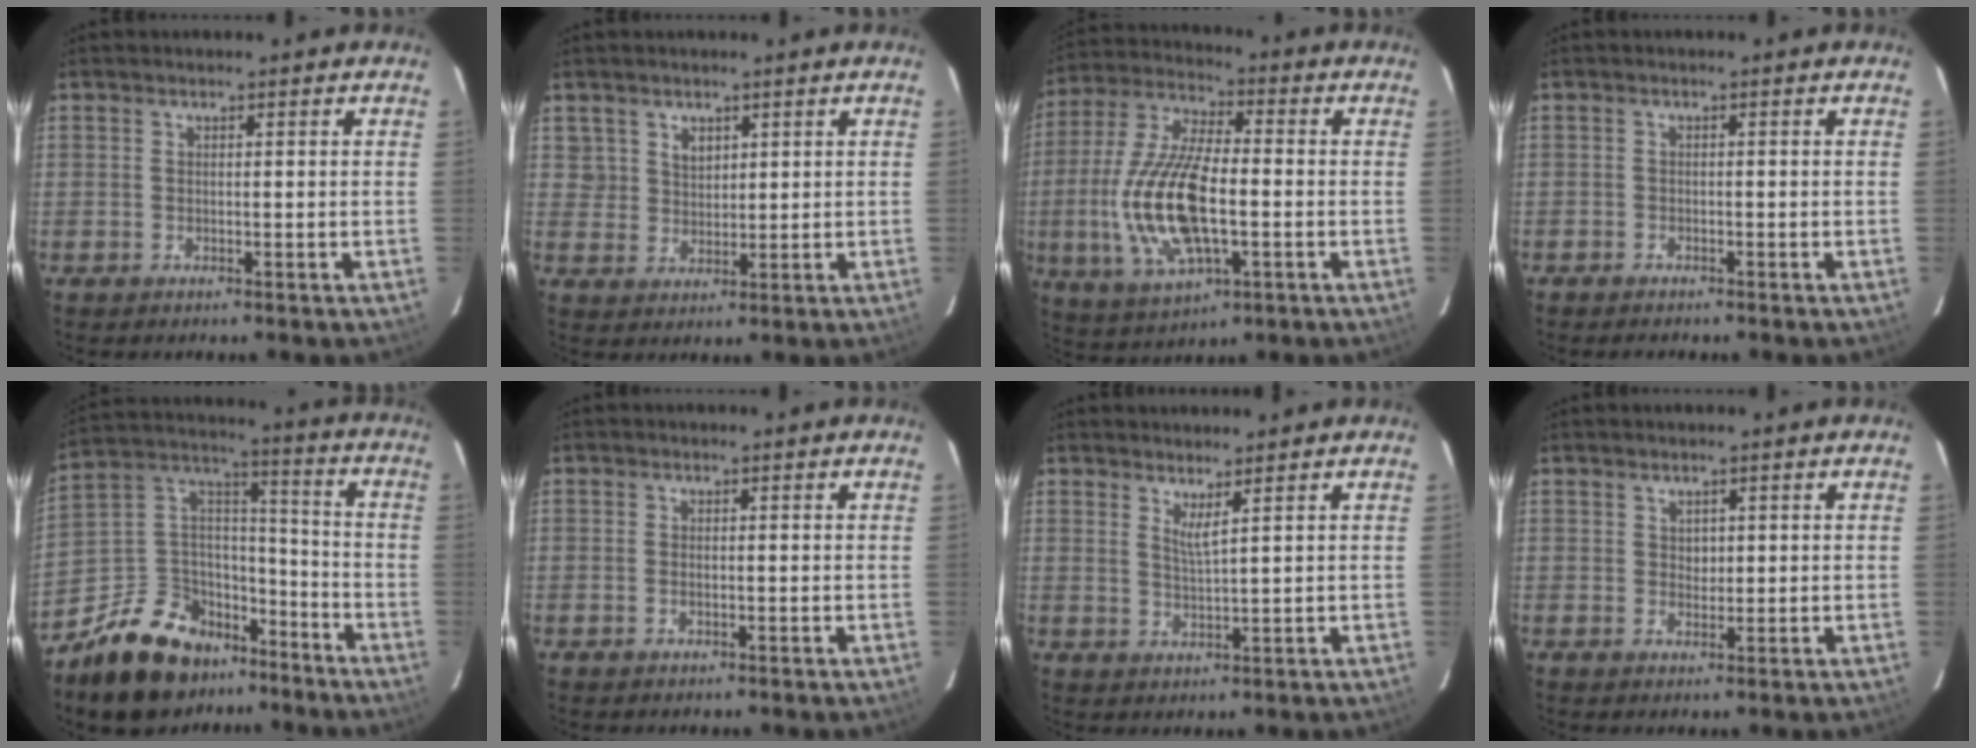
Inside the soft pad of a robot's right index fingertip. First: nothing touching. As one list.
[{"total": 3.6, "force": [2.1, 2.9, 0.4], "torque": [0.005, 0.011, 0.041]}, {"total": 17.9, "force": [-3.2, 7.3, 16.0], "torque": [-0.339, -0.004, -0.055]}, {"total": 1.5, "force": [-1.4, 0.6, 0.1], "torque": [-0.015, 0.000, -0.025]}, {"total": 18.3, "force": [-12.6, 11.2, 7.2], "torque": [-0.169, 0.057, -0.192]}, {"total": 0.9, "force": [-0.2, 0.5, 0.7], "torque": [-0.013, 0.002, -0.003]}, {"total": 2.5, "force": [1.8, -0.3, 1.7], "torque": [-0.030, -0.006, 0.031]}, {"total": 1.6, "force": [0.8, 1.3, 0.4], "torque": [-0.002, 0.003, 0.015]}]